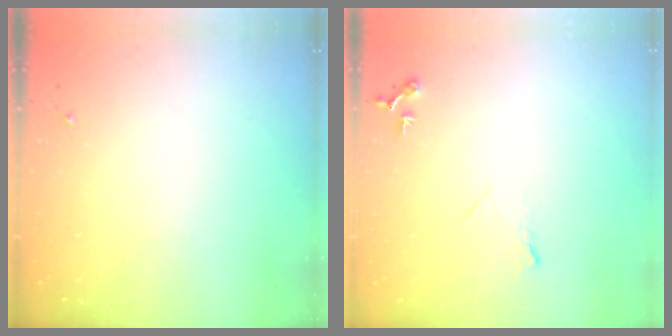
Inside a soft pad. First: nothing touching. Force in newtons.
{"total": 7.0, "press": 7.0, "slide": 0.8}